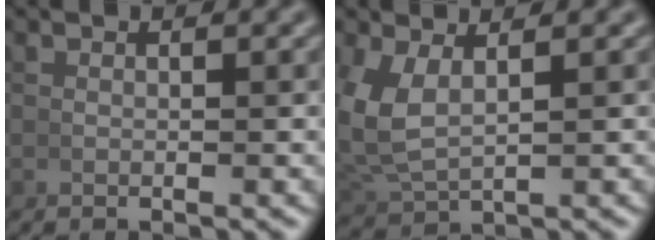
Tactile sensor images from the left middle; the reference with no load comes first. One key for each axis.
{"total": 5.0, "fx": 1.3, "fy": 3.4, "fz": 3.3, "tx": -0.103, "ty": -0.007, "tz": 0.037}